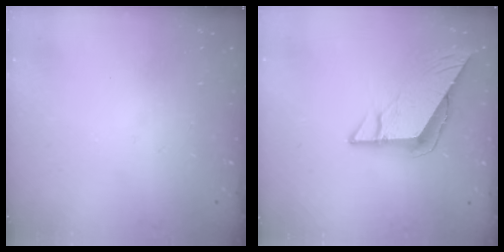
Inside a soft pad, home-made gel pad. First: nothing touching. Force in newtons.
{"total": 8.8, "press": 8.7, "slide": 0.8}